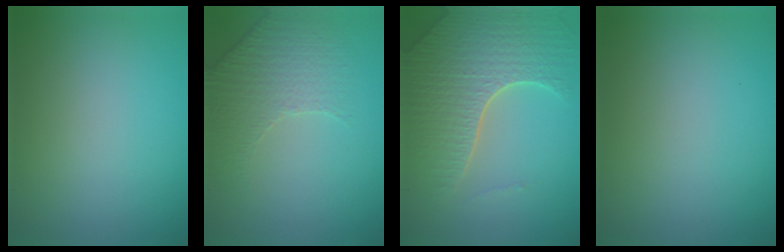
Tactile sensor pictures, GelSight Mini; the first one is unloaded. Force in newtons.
{"total": 2.2, "press": 2.0, "slide": 1.0}
{"total": 7.8, "press": 5.6, "slide": 5.5}
{"total": 0.0}